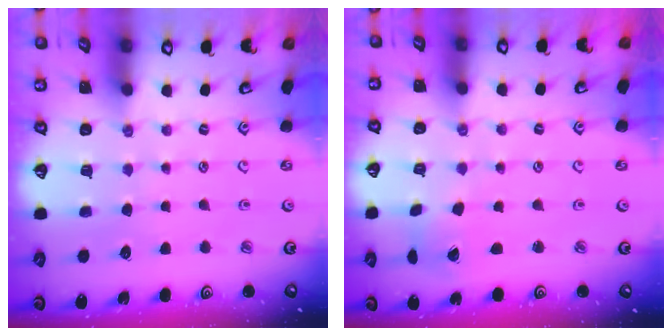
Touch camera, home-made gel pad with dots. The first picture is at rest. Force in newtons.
{"total": 1.8, "press": 1.8, "slide": 0.2}